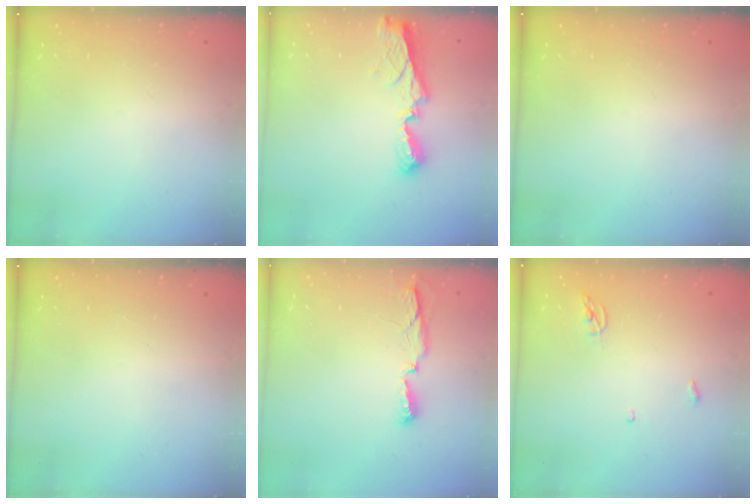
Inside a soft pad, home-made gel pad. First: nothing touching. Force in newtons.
{"total": 8.5, "press": 8.5, "slide": 0.8}
{"total": 0.0}
{"total": 0.0}
{"total": 5.0, "press": 4.9, "slide": 0.9}
{"total": 3.6, "press": 3.6, "slide": 0.3}